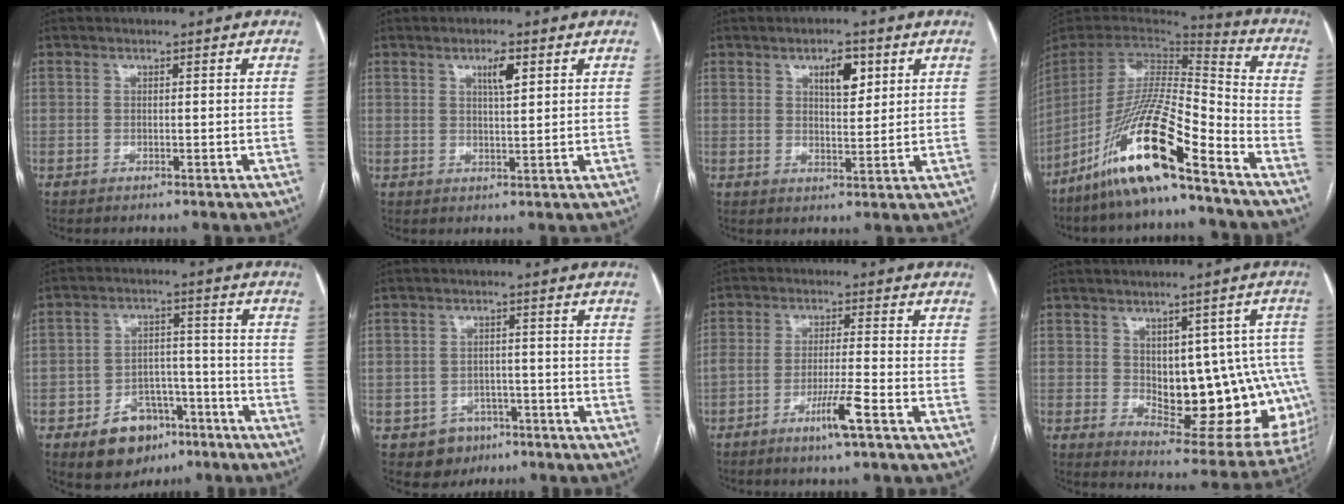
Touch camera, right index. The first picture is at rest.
{"total": 3.3, "force": [1.6, 0.6, 2.8], "torque": [-0.049, 0.000, 0.027]}
{"total": 5.0, "force": [2.4, 1.9, 4.0], "torque": [-0.064, 0.003, 0.040]}
{"total": 18.5, "force": [-12.2, 1.7, 13.8], "torque": [-0.294, -0.024, -0.229]}
{"total": 9.4, "force": [-5.3, 6.3, 4.6], "torque": [-0.065, 0.023, -0.073]}
{"total": 5.0, "force": [-2.6, 4.2, 0.6], "torque": [0.002, 0.012, -0.028]}
{"total": 6.1, "force": [-3.4, -0.3, 5.1], "torque": [-0.094, -0.004, -0.062]}
{"total": 19.4, "force": [-0.9, 8.9, 17.3], "torque": [-0.152, 0.019, 0.020]}